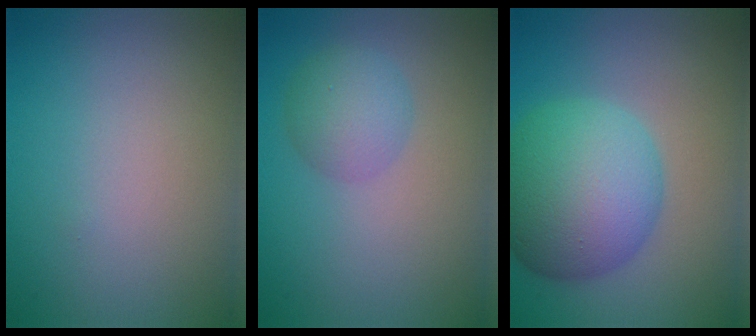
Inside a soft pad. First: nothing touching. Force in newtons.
{"total": 3.0, "press": 3.0, "slide": 0.1}
{"total": 10.0, "press": 10.0, "slide": 0.1}